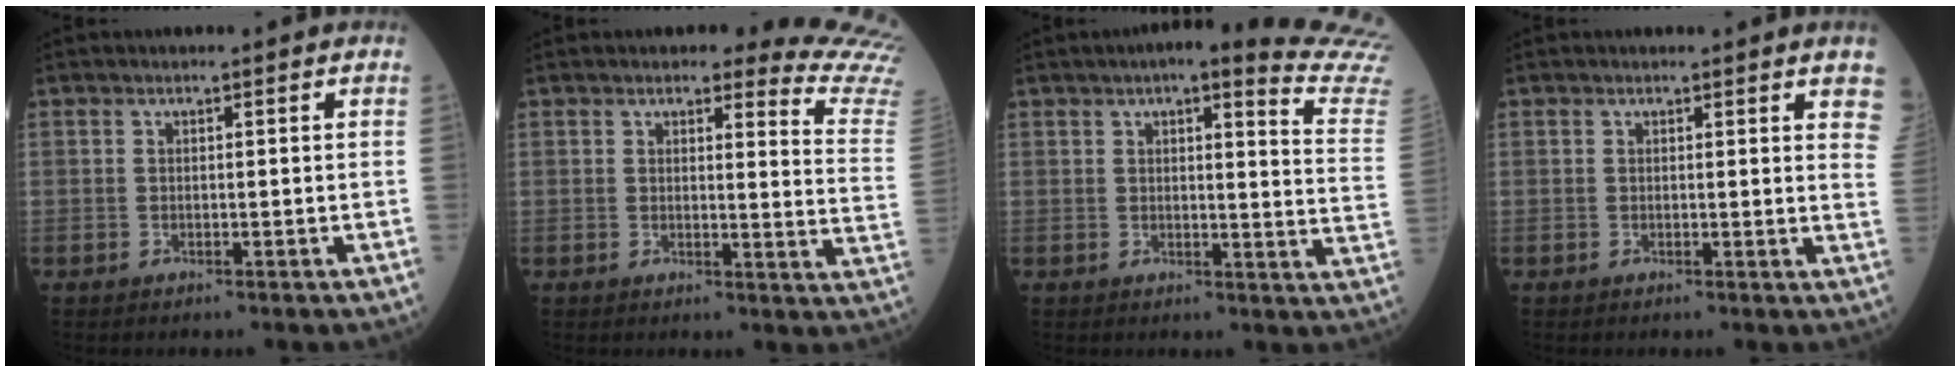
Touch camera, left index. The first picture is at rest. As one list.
[{"total": 13.1, "force": [12.7, 0.6, 3.2], "torque": [-0.009, -0.112, 0.100]}, {"total": 17.9, "force": [16.3, 0.6, 7.5], "torque": [-0.079, -0.085, 0.158]}, {"total": 5.6, "force": [4.8, 1.1, 2.6], "torque": [-0.018, -0.021, 0.029]}]